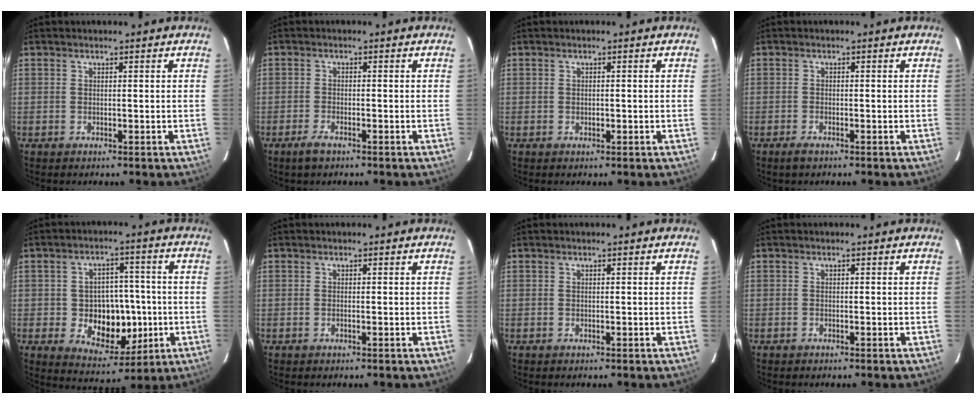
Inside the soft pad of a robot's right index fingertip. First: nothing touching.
{"total": 2.3, "force": [-1.7, 0.7, 1.5], "torque": [-0.035, -0.003, -0.029]}
{"total": 0.7, "force": [-0.2, 0.4, 0.5], "torque": [-0.011, 0.000, -0.002]}
{"total": 1.5, "force": [-1.1, 0.4, 0.9], "torque": [-0.023, -0.003, -0.018]}
{"total": 11.0, "force": [-1.8, 7.2, 8.1], "torque": [-0.123, 0.017, -0.014]}
{"total": 0.0}
{"total": 0.0}
{"total": 0.0}